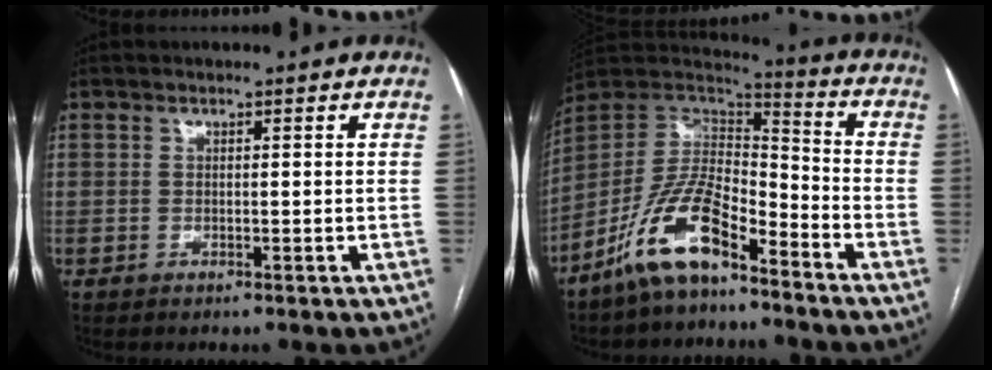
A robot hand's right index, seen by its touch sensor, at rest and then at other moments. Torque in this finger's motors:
{"motor_torque": [1.14, -1.00, 1.05, 0.21]}